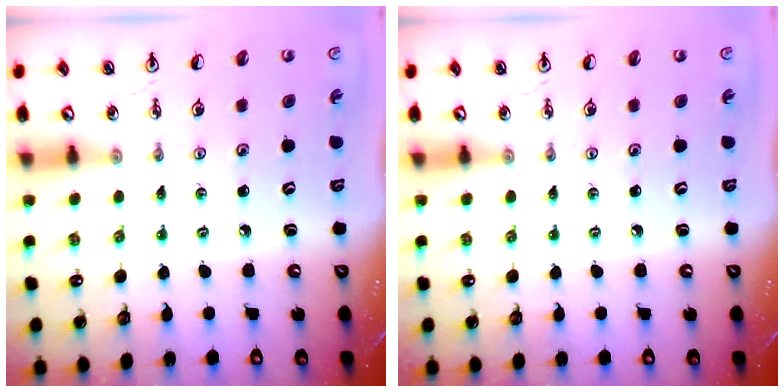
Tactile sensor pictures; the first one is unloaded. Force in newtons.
{"total": 0.0}